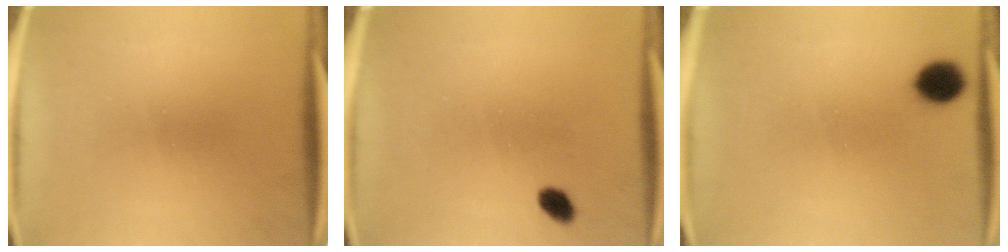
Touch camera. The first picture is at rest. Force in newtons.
{"total": 2.4}
{"total": 6.0}